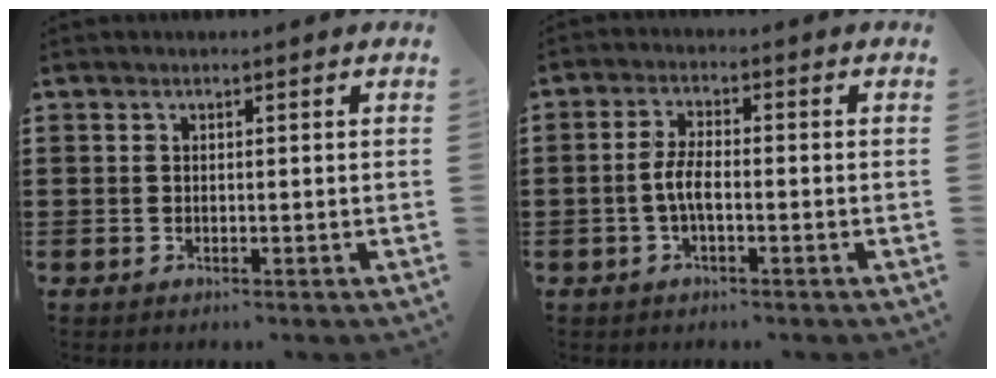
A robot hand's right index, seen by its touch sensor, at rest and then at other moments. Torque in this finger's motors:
{"motor_torque": [1.14, 0.99, 0.26, 0.10]}